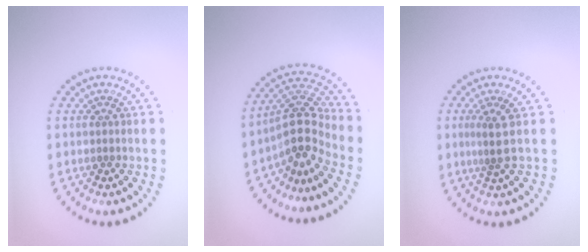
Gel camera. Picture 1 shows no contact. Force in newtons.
{"total": 4.2, "press": 3.5, "slide": 2.3}
{"total": 2.0, "press": 1.3, "slide": 1.6}